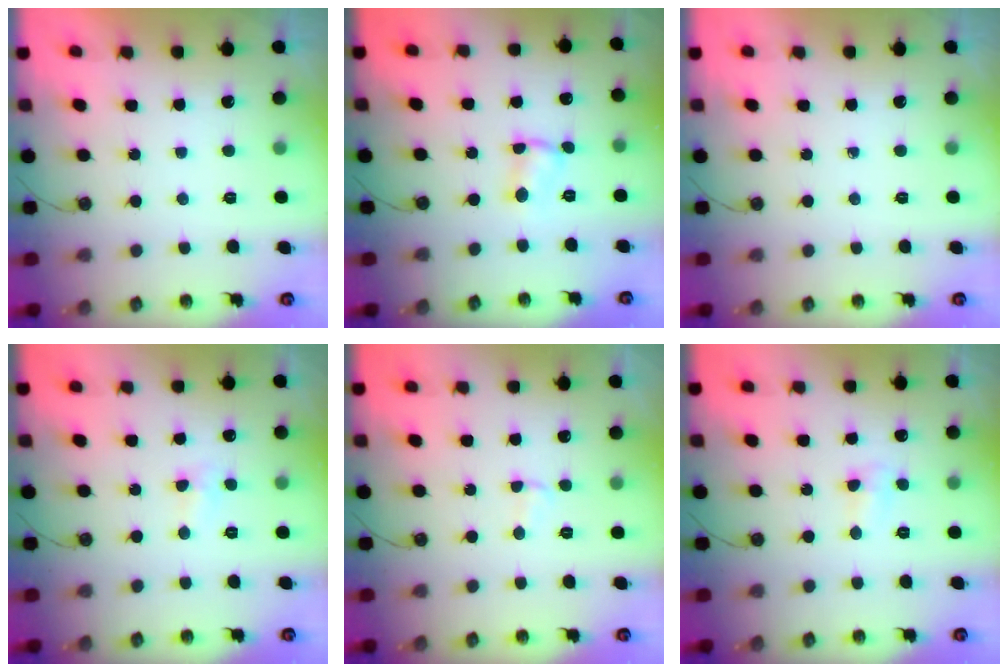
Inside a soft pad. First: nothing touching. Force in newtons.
{"total": 2.3, "press": 2.3, "slide": 0.1}
{"total": 0.0}
{"total": 2.9, "press": 2.9, "slide": 0.4}
{"total": 2.8, "press": 2.7, "slide": 0.3}
{"total": 5.1, "press": 5.1, "slide": 0.7}